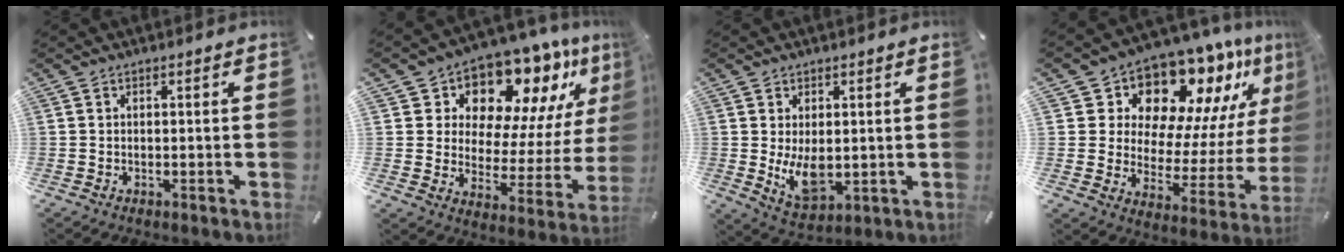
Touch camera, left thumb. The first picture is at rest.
{"total": 13.0, "force": [10.6, 6.8, 3.3], "torque": [-0.049, -0.113, 0.179]}
{"total": 8.7, "force": [0.3, 5.4, 6.8], "torque": [-0.125, -0.014, 0.008]}
{"total": 14.4, "force": [12.5, 6.3, 3.3], "torque": [-0.045, -0.136, 0.207]}